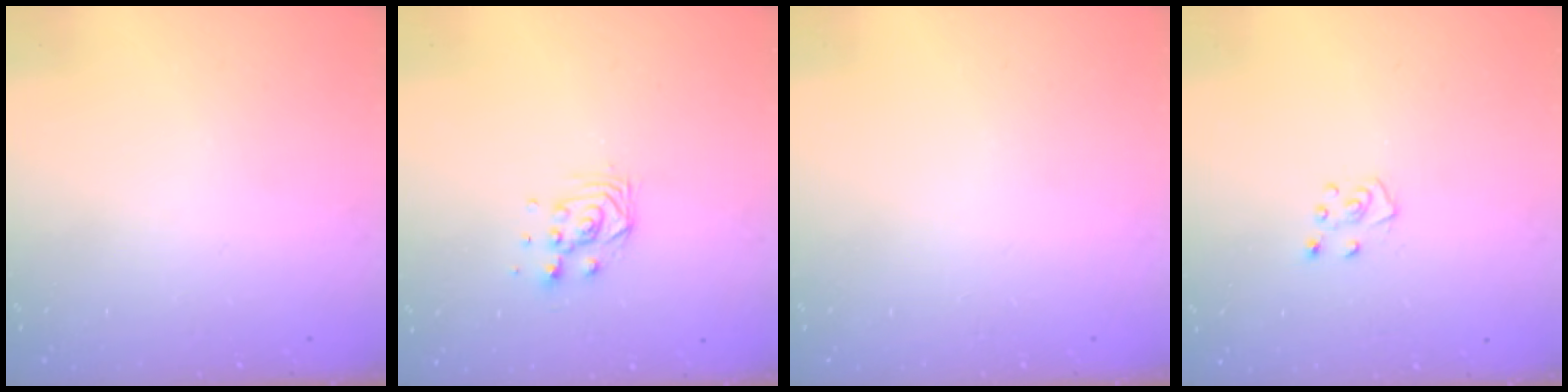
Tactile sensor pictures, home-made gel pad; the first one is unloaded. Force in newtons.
{"total": 5.5, "press": 5.4, "slide": 0.7}
{"total": 0.0}
{"total": 4.6, "press": 4.6, "slide": 0.5}